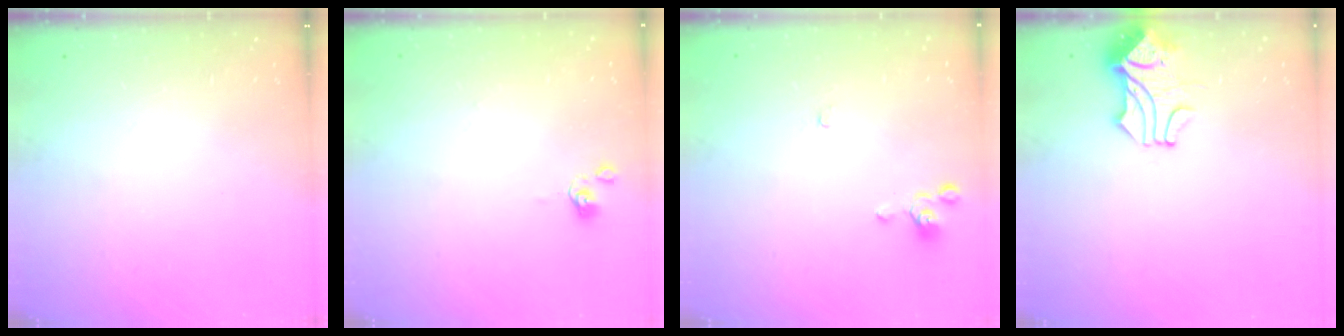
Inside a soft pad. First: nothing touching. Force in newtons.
{"total": 0.0}
{"total": 0.0}
{"total": 1.7, "press": 1.3, "slide": 1.2}